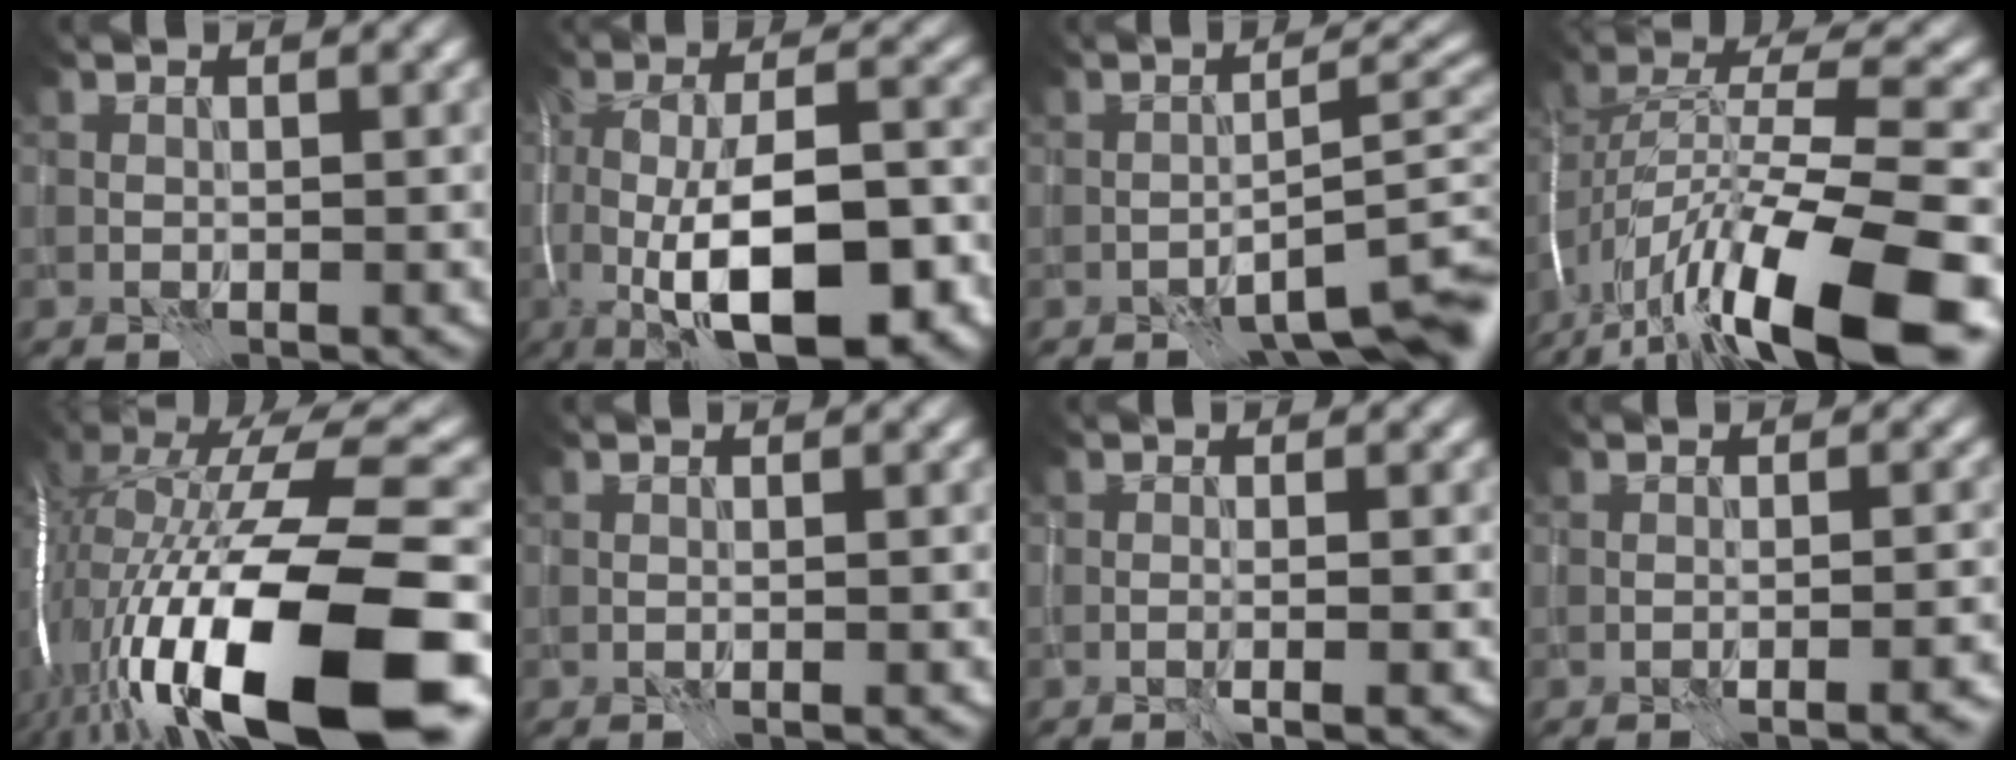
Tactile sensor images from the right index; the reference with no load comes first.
{"total": 12.9, "force": [-3.7, 4.8, 11.3], "torque": [-0.185, -0.008, -0.057]}
{"total": 7.2, "force": [-4.4, 2.0, 5.4], "torque": [-0.064, 0.005, -0.061]}
{"total": 15.5, "force": [-8.3, 4.8, 12.2], "torque": [-0.227, 0.011, -0.146]}
{"total": 18.3, "force": [-4.9, 5.4, 16.8], "torque": [-0.291, 0.022, -0.090]}
{"total": 0.0}
{"total": 1.5, "force": [-0.7, 0.2, 1.4], "torque": [-0.017, 0.005, -0.016]}
{"total": 2.4, "force": [-1.5, 0.4, 1.9], "torque": [-0.025, 0.010, -0.027]}